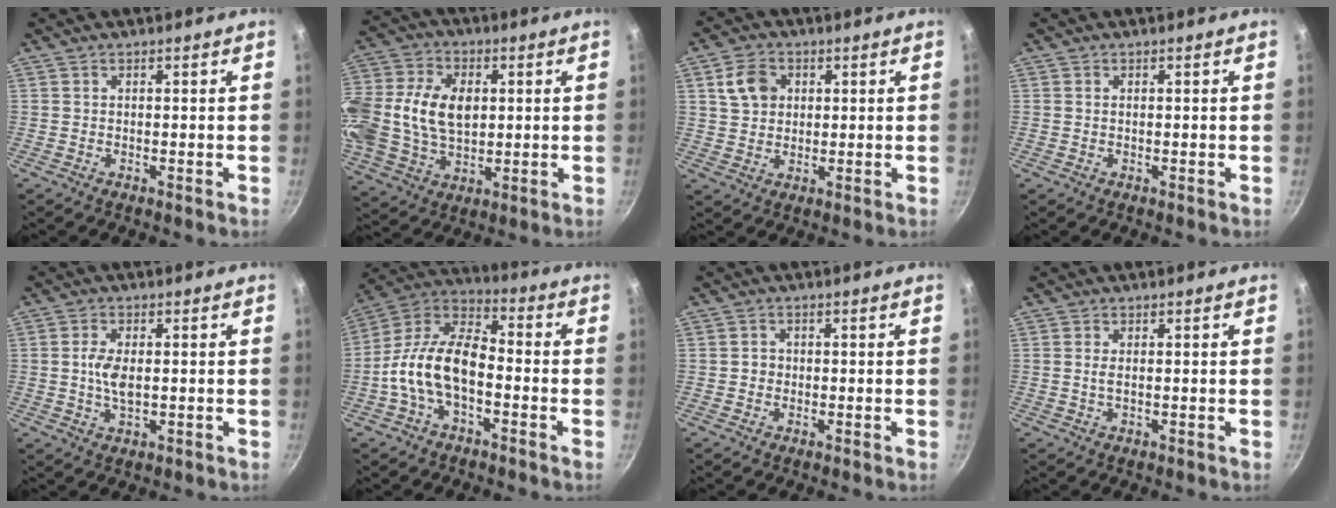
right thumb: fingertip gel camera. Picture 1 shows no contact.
{"total": 21.4, "force": [2.4, 15.0, 15.0], "torque": [-0.326, 0.024, 0.043]}
{"total": 6.7, "force": [2.0, 5.3, 3.6], "torque": [-0.046, 0.003, 0.034]}
{"total": 0.0}
{"total": 4.9, "force": [-0.1, 2.4, 4.2], "torque": [-0.085, 0.000, -0.003]}
{"total": 14.0, "force": [-3.8, 7.5, 11.2], "torque": [-0.195, 0.052, -0.090]}
{"total": 1.5, "force": [-0.2, 1.4, 0.5], "torque": [-0.001, 0.004, -0.006]}
{"total": 1.2, "force": [0.1, 0.4, 1.2], "torque": [-0.026, -0.001, 0.001]}